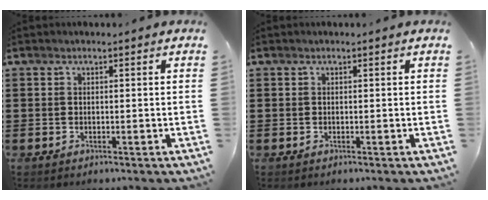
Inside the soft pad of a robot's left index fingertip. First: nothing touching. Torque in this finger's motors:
{"motor_torque": [0.00, 0.00, 0.00, -0.01]}